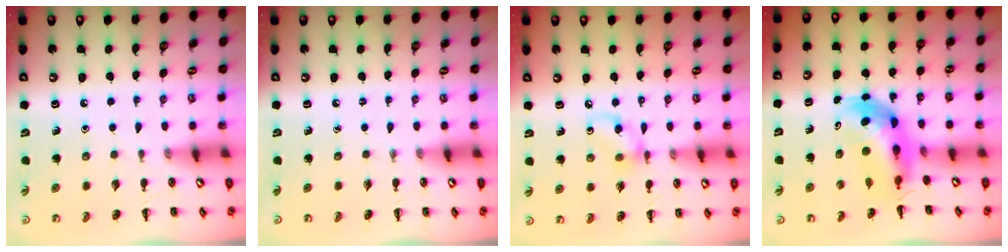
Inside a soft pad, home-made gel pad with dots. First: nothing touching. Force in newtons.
{"total": 0.0}
{"total": 7.5, "press": 7.5, "slide": 0.9}
{"total": 6.4, "press": 6.1, "slide": 1.9}